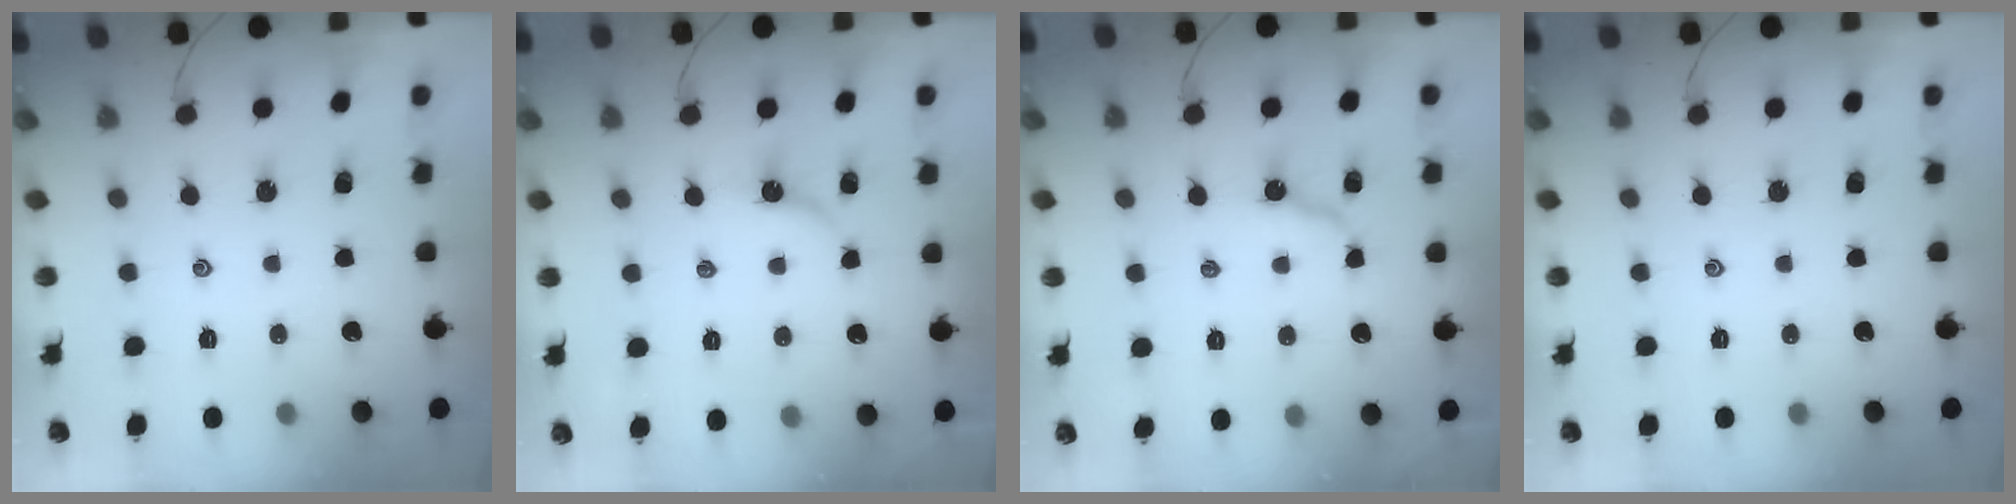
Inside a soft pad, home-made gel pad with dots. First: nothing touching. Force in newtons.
{"total": 3.1, "press": 3.1, "slide": 0.5}
{"total": 5.8, "press": 5.8, "slide": 0.3}
{"total": 0.0}